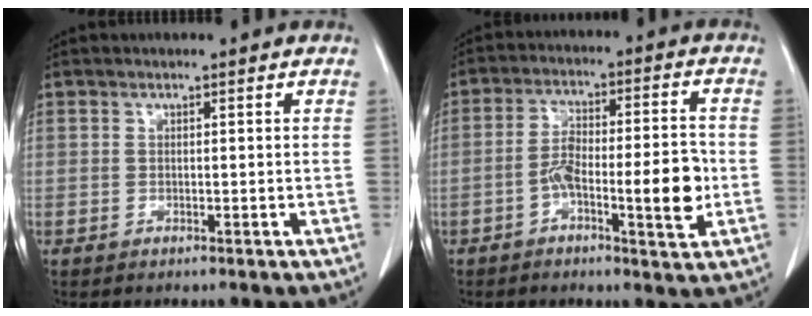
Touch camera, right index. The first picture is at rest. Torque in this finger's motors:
{"motor_torque": [1.29, -0.47, 0.63, 0.14]}